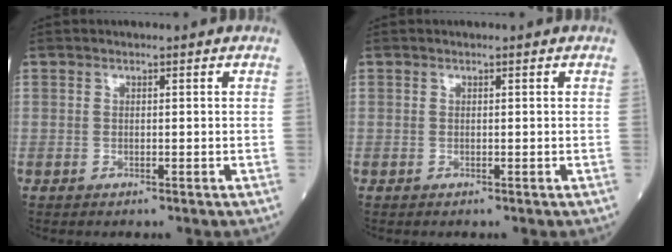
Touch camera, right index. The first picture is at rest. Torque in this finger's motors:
{"motor_torque": [0.00, 0.00, 0.00, -0.01]}